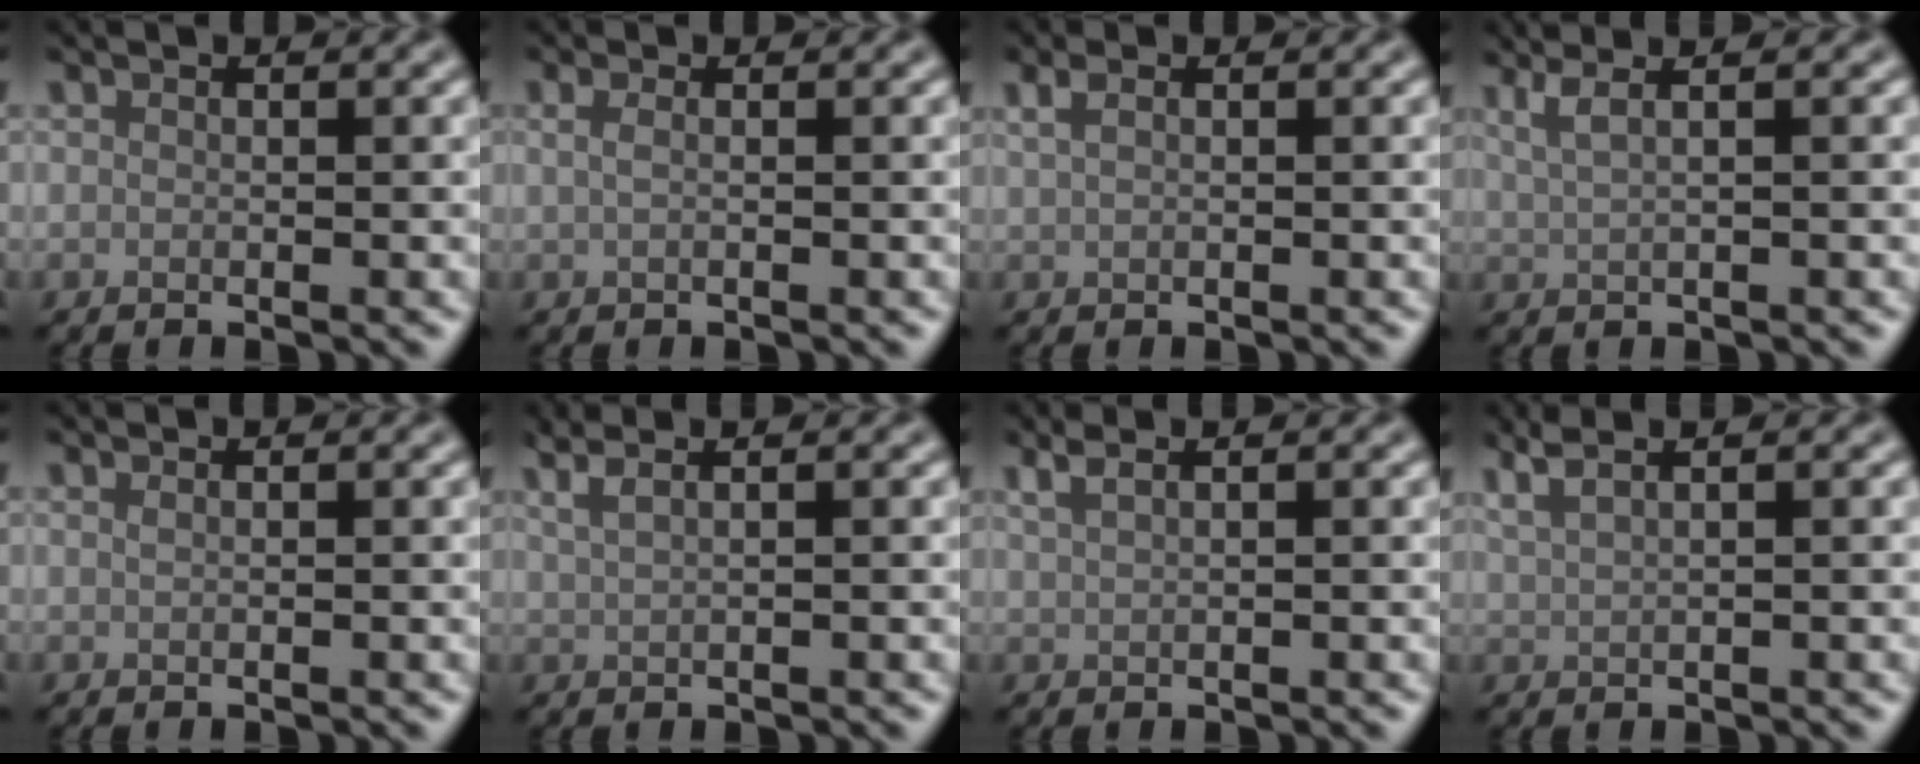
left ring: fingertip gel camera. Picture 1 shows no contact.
{"total": 1.5, "force": [0.4, 0.7, 1.2], "torque": [-0.019, -0.002, -0.001]}
{"total": 1.3, "force": [0.7, 0.4, 1.0], "torque": [-0.021, 0.005, 0.016]}
{"total": 4.1, "force": [2.4, 1.7, 2.9], "torque": [-0.037, 0.021, 0.016]}
{"total": 0.5, "force": [0.2, 0.3, 0.4], "torque": [-0.001, 0.002, 0.003]}
{"total": 4.2, "force": [2.7, 1.9, 2.7], "torque": [-0.029, 0.026, 0.018]}
{"total": 2.6, "force": [1.9, 1.0, 1.6], "torque": [-0.018, 0.009, 0.013]}
{"total": 4.3, "force": [3.0, 1.6, 2.6], "torque": [-0.036, 0.027, 0.028]}